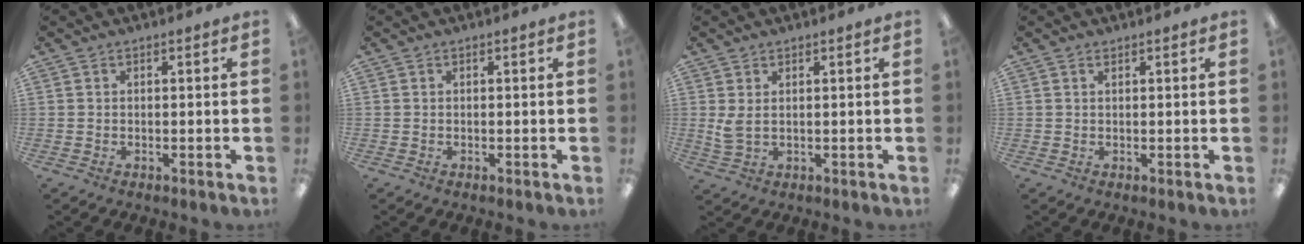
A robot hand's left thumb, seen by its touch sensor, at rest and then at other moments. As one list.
[{"total": 0.0}, {"total": 3.8, "force": [1.1, 2.0, 3.0], "torque": [-0.066, -0.006, 0.017]}, {"total": 0.6, "force": [0.5, 0.3, 0.4], "torque": [-0.008, 0.002, 0.008]}]